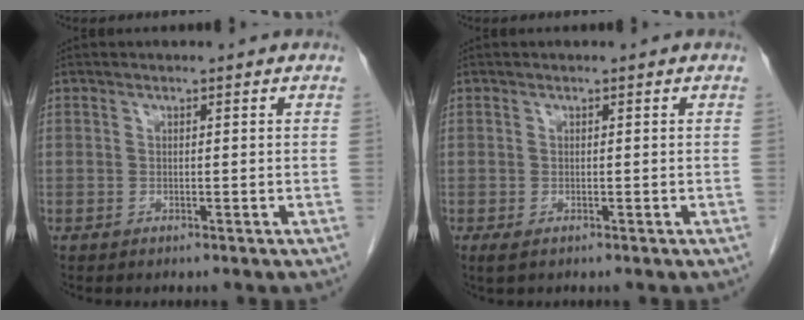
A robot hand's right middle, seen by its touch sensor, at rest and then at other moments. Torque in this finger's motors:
{"motor_torque": [0.73, -0.52, 0.10, 0.03]}